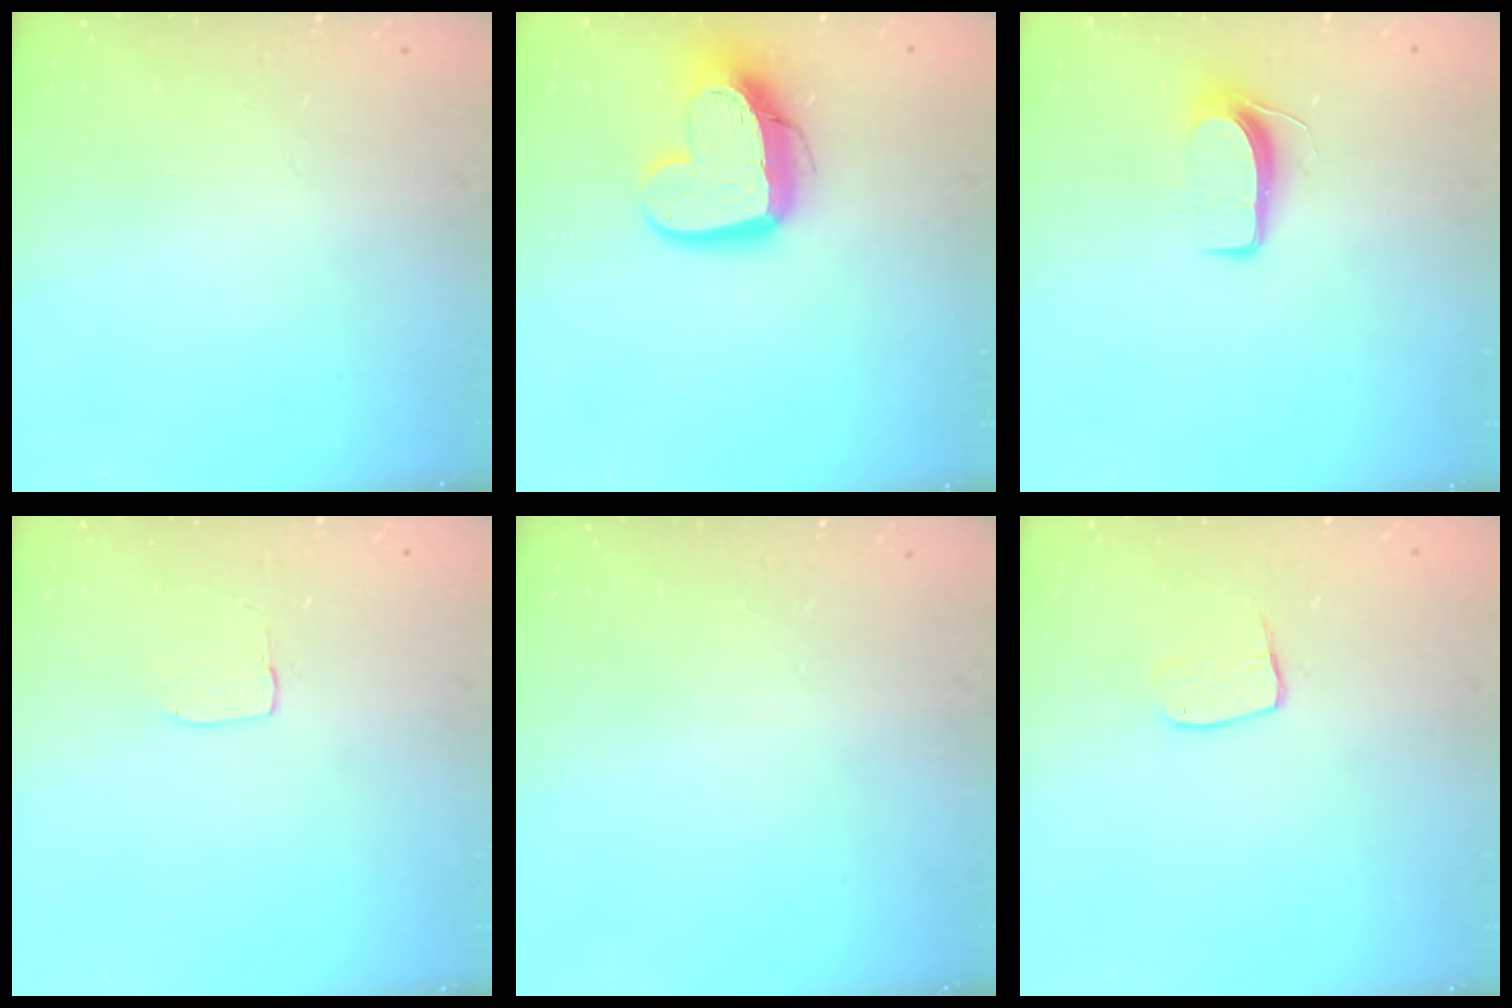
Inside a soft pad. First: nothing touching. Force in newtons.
{"total": 14.9, "press": 14.8, "slide": 1.5}
{"total": 7.9, "press": 7.9, "slide": 0.7}
{"total": 2.9, "press": 2.9, "slide": 0.2}
{"total": 0.0}
{"total": 7.4, "press": 7.4, "slide": 0.4}